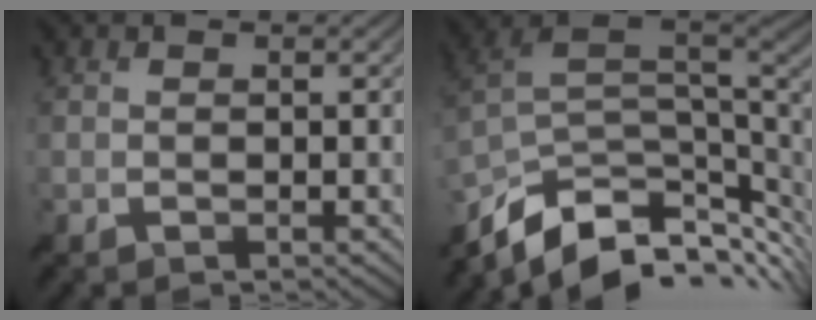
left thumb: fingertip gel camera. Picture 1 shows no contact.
{"total": 12.3, "force": [-5.5, 6.4, 8.9], "torque": [-0.210, -0.025, -0.087]}